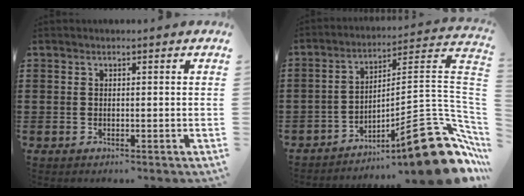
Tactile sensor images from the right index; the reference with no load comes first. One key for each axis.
{"total": 16.4, "fx": -9.6, "fy": 3.1, "fz": 13.0, "tx": -0.159, "ty": 0.017, "tz": -0.157}